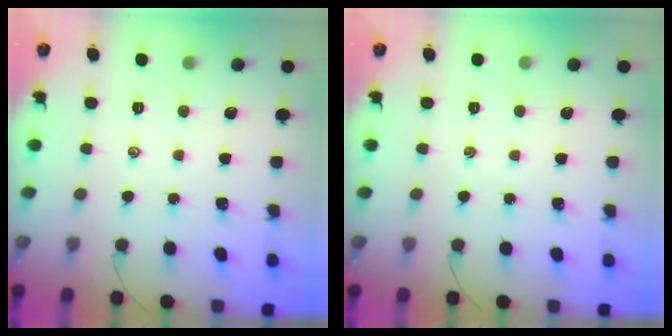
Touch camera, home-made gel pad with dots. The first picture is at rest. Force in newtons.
{"total": 0.0}